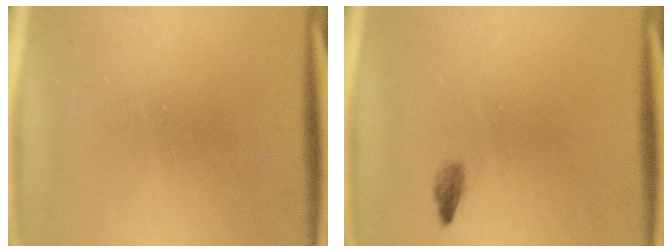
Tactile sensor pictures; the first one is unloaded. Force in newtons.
{"total": 0.9}